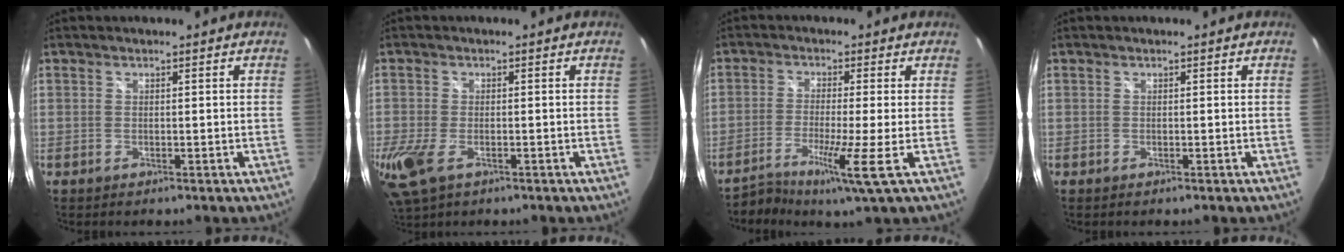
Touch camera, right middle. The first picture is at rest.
{"total": 9.4, "force": [-4.1, 5.2, 6.7], "torque": [-0.160, -0.034, -0.073]}
{"total": 5.8, "force": [-2.7, -1.0, 5.1], "torque": [-0.118, -0.012, -0.059]}
{"total": 0.0}